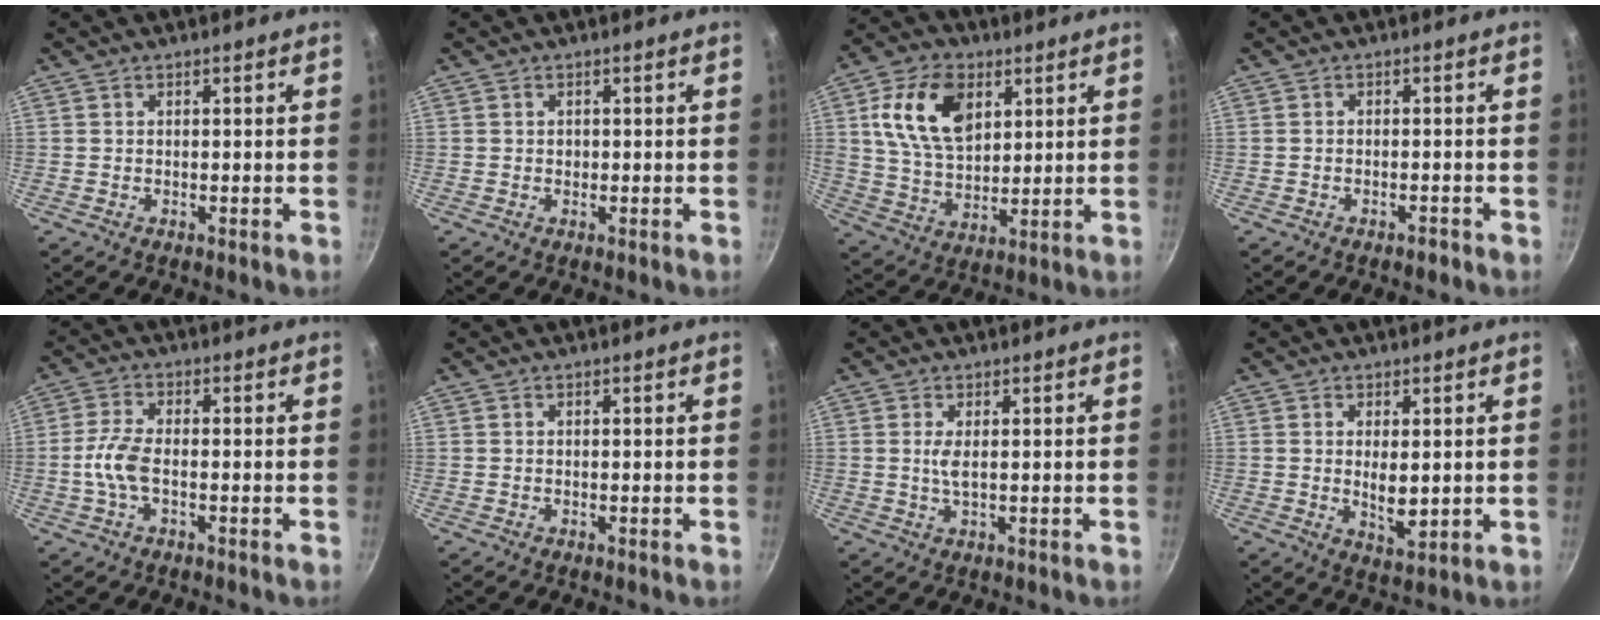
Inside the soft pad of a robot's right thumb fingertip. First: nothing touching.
{"total": 0.8, "force": [0.1, 0.7, 0.4], "torque": [-0.002, 0.003, 0.002]}
{"total": 15.2, "force": [5.1, 9.7, 10.5], "torque": [-0.169, -0.011, 0.093]}
{"total": 1.3, "force": [-1.1, 0.5, 0.6], "torque": [-0.009, 0.016, -0.013]}
{"total": 5.6, "force": [-1.3, 2.4, 4.9], "torque": [-0.110, 0.014, -0.034]}
{"total": 0.0}
{"total": 2.4, "force": [0.4, 0.7, 2.2], "torque": [-0.048, -0.004, 0.010]}
{"total": 5.3, "force": [0.5, 2.3, 4.7], "torque": [-0.075, -0.015, 0.015]}